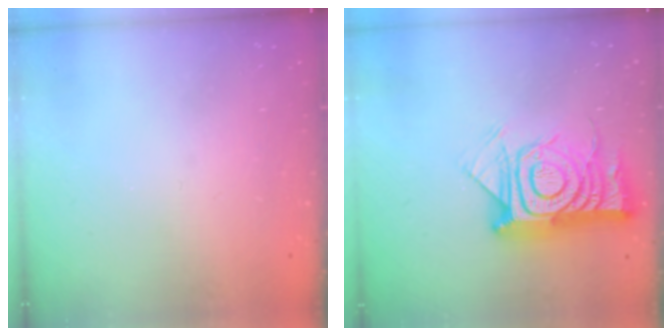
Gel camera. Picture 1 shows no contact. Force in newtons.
{"total": 16.9, "press": 16.9, "slide": 1.2}